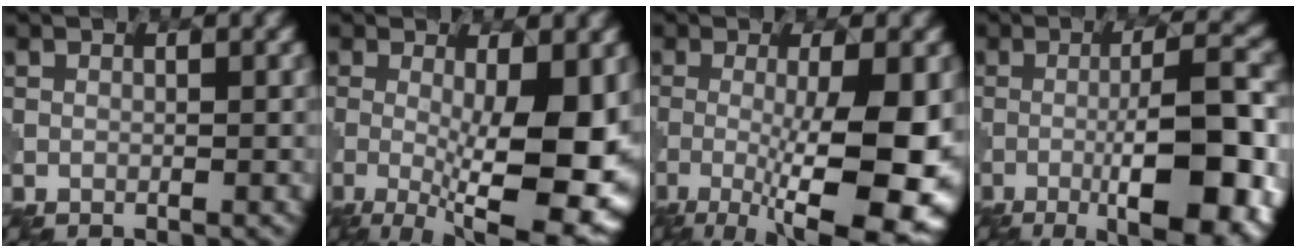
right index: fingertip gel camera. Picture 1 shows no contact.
{"total": 13.2, "force": [-1.7, 4.0, 12.5], "torque": [-0.163, -0.021, -0.014]}
{"total": 11.8, "force": [-2.6, 3.0, 11.1], "torque": [-0.171, -0.015, -0.035]}
{"total": 12.0, "force": [-3.6, 2.9, 11.1], "torque": [-0.150, 0.006, -0.052]}